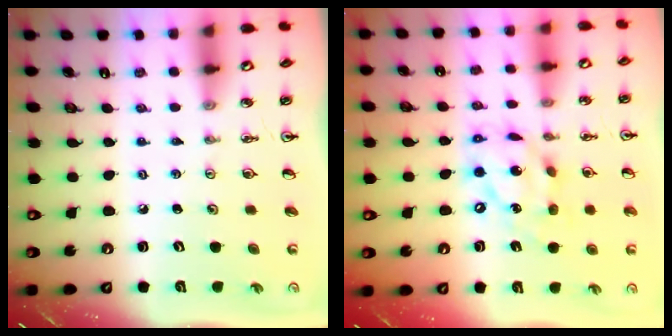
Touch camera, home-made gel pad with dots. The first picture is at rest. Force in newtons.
{"total": 16.1, "press": 16.0, "slide": 1.9}